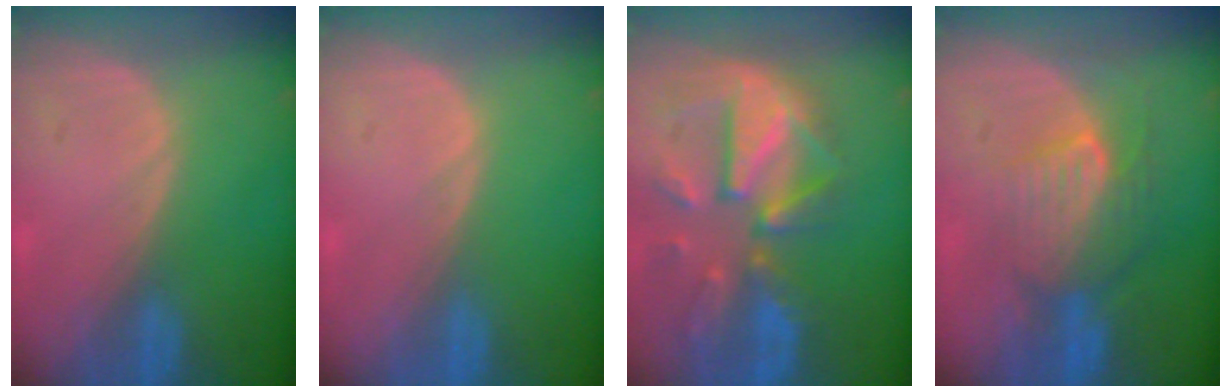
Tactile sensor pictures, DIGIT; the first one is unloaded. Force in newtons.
{"total": 0.0}
{"total": 12.1, "press": 10.5, "slide": 6.0}
{"total": 7.7, "press": 7.7, "slide": 0.5}